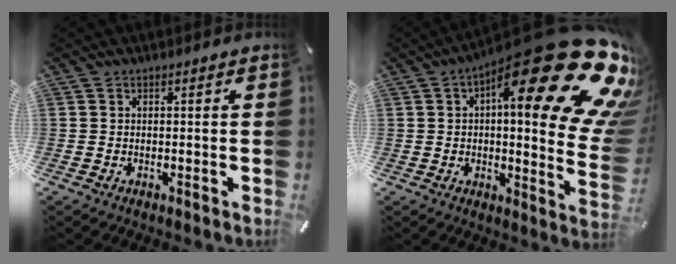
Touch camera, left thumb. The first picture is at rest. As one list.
[{"total": 33.9, "force": [15.9, 11.3, 27.7], "torque": [-0.346, -0.131, 0.282]}]